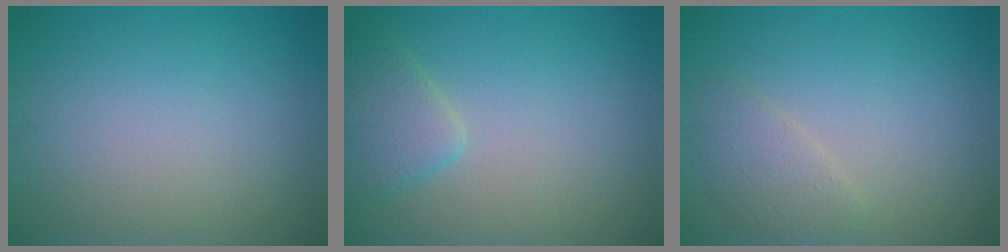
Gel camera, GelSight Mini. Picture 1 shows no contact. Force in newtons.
{"total": 2.8, "press": 2.8, "slide": 0.2}
{"total": 2.0, "press": 2.0, "slide": 0.2}